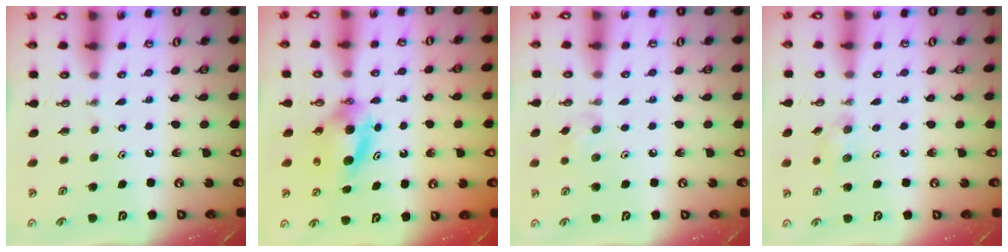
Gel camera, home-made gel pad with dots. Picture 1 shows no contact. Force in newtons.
{"total": 5.7, "press": 5.6, "slide": 1.2}
{"total": 6.7, "press": 6.7, "slide": 0.9}
{"total": 6.6, "press": 6.0, "slide": 2.7}